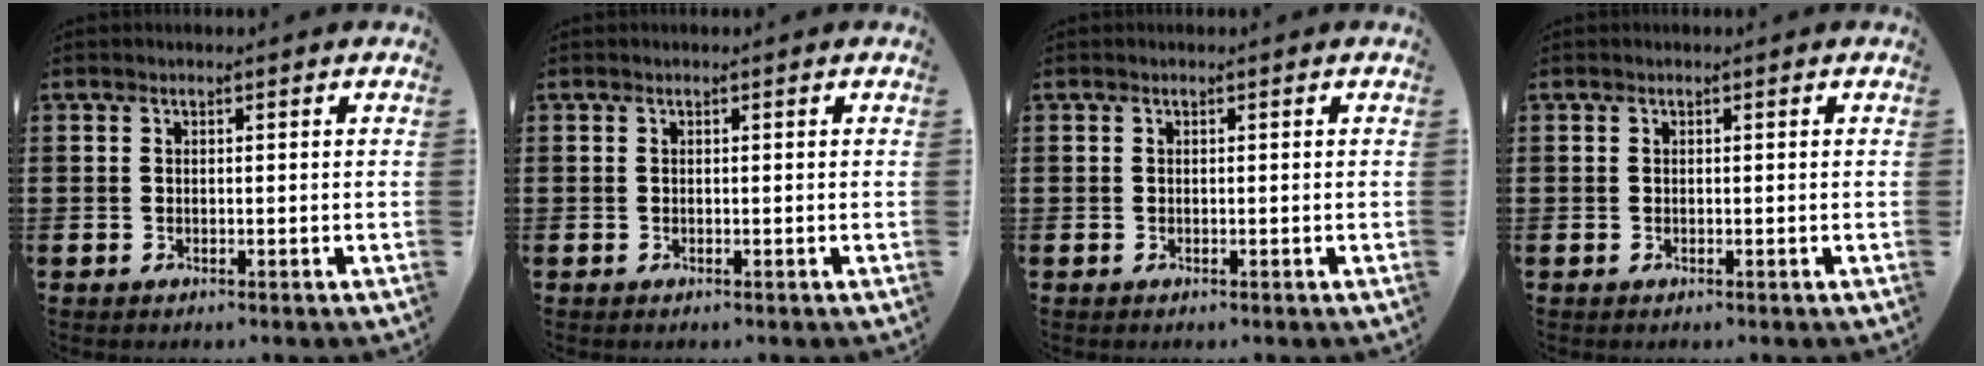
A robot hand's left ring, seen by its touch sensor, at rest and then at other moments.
{"total": 0.0}
{"total": 0.0}
{"total": 0.0}